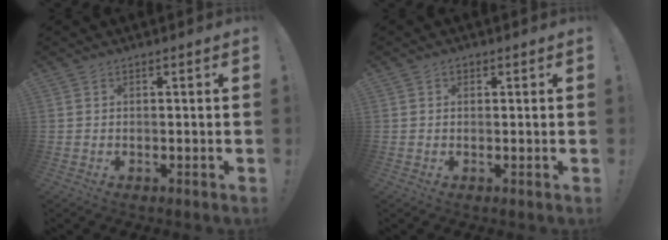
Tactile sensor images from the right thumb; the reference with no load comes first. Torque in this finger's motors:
{"motor_torque": [0.05, 0.28, 0.04, 0.03, -0.03]}